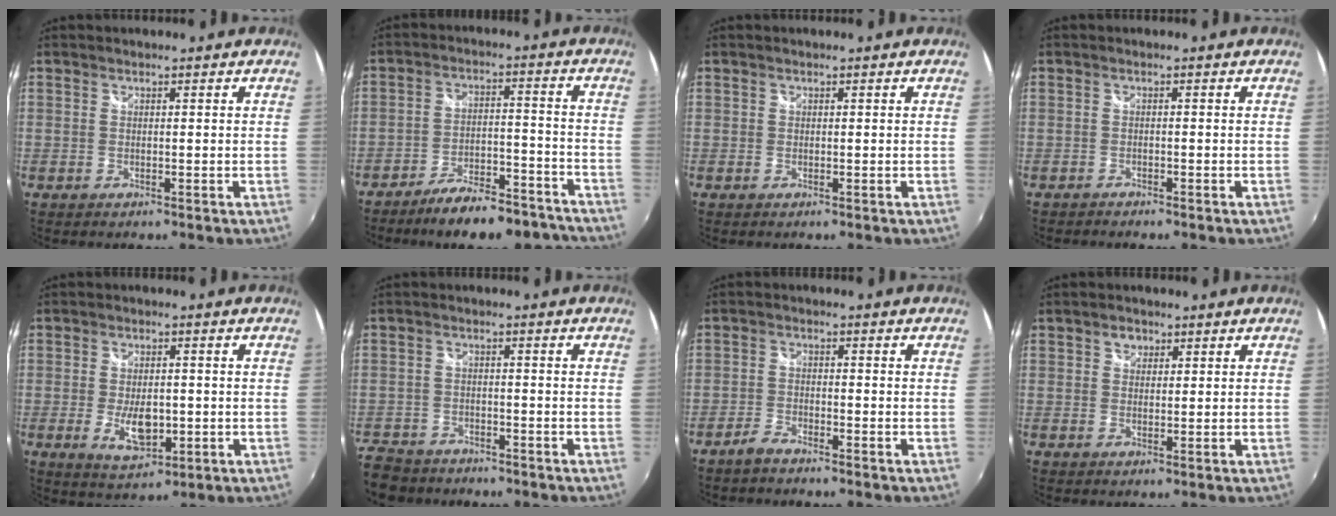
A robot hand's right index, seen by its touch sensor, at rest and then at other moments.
{"total": 15.3, "force": [-13.5, 4.1, 5.8], "torque": [-0.098, 0.025, -0.181]}
{"total": 0.0}
{"total": 1.4, "force": [-1.3, 0.3, 0.2], "torque": [-0.013, -0.006, -0.024]}
{"total": 7.1, "force": [-1.5, 3.7, 5.9], "torque": [-0.111, -0.009, -0.019]}
{"total": 9.1, "force": [-7.2, 5.3, 2.0], "torque": [-0.082, -0.002, -0.127]}
{"total": 3.0, "force": [-2.7, 0.8, 1.0], "torque": [-0.036, 0.000, -0.055]}
{"total": 2.1, "force": [0.9, 1.8, 0.6], "torque": [-0.005, 0.007, 0.013]}